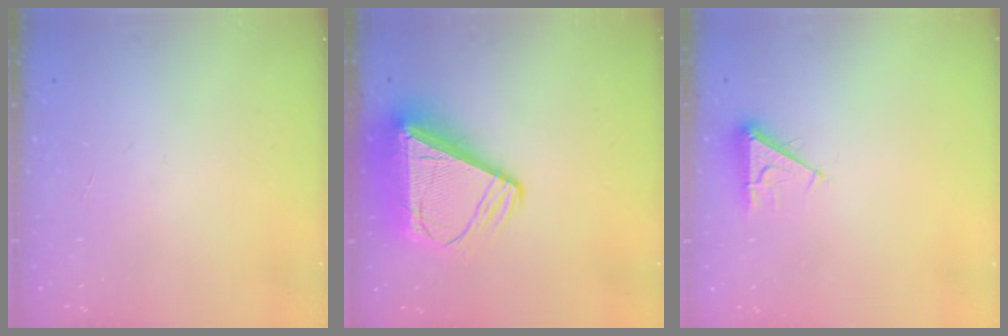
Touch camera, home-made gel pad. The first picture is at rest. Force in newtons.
{"total": 14.3, "press": 14.2, "slide": 1.5}
{"total": 4.5, "press": 4.4, "slide": 0.8}